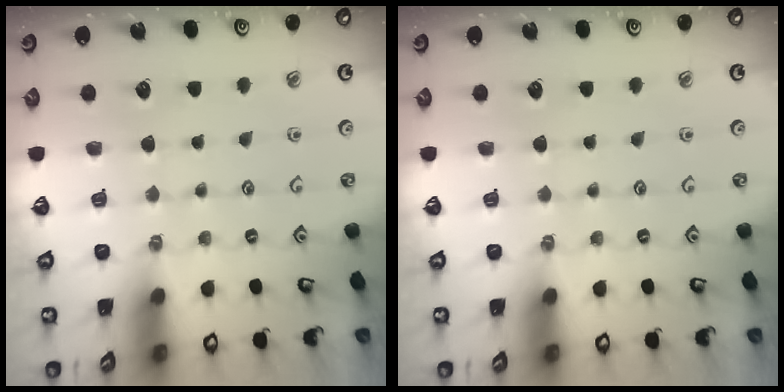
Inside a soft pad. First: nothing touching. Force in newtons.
{"total": 0.0}